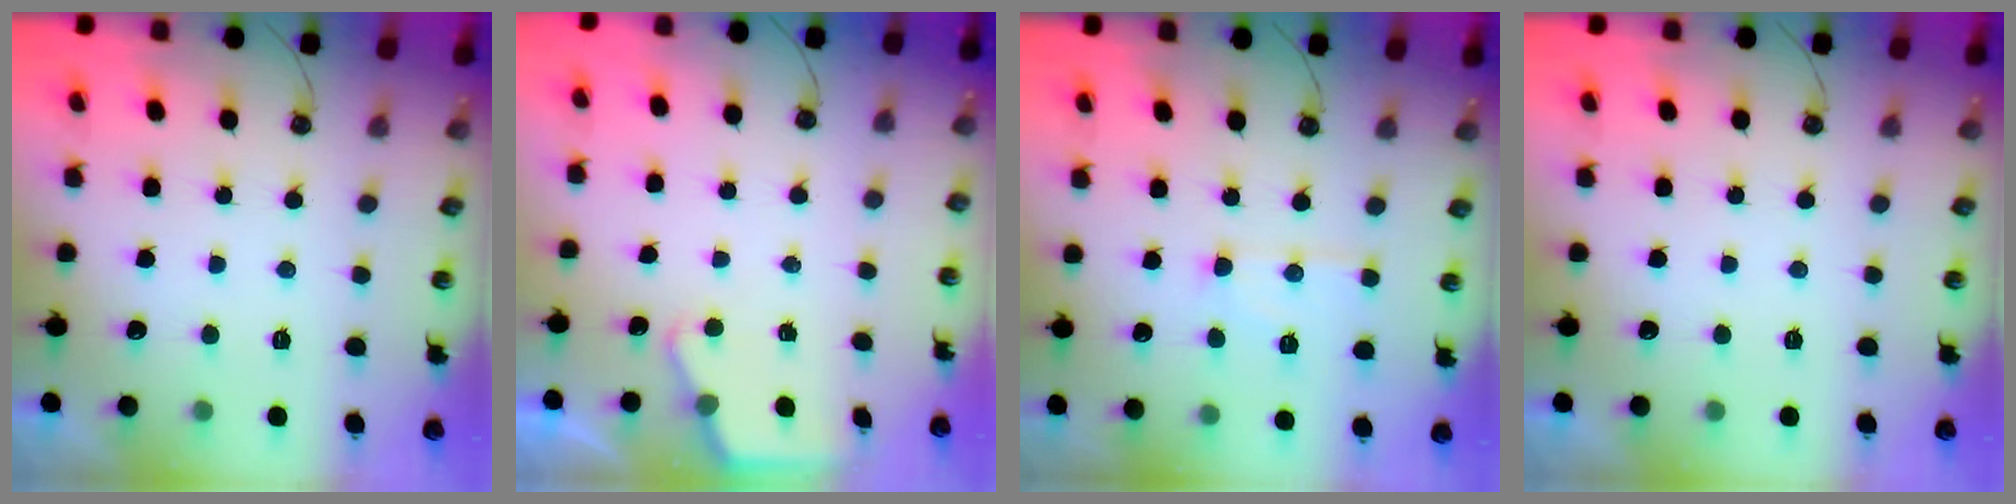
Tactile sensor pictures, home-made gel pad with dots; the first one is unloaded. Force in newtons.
{"total": 2.7, "press": 2.7, "slide": 0.2}
{"total": 8.2, "press": 8.1, "slide": 0.7}
{"total": 0.0}